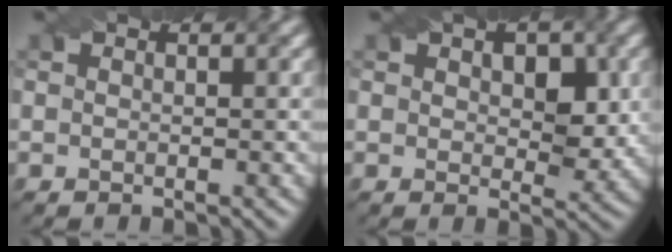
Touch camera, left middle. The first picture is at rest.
{"total": 4.4, "force": [1.2, 2.6, 3.4], "torque": [-0.043, -0.008, 0.020]}